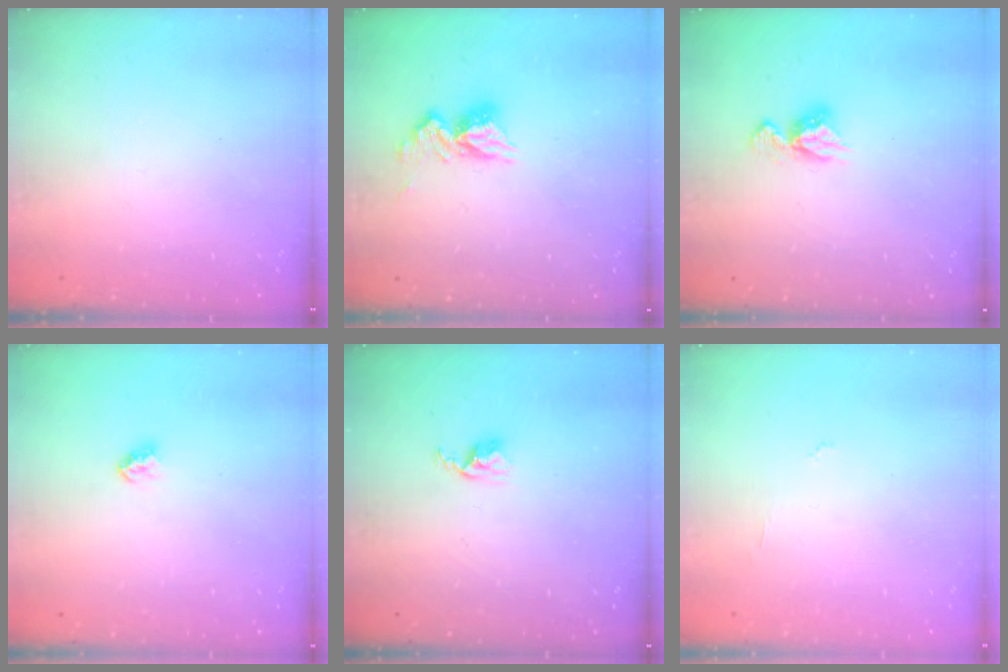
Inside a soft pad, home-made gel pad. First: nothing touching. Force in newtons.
{"total": 10.7, "press": 10.7, "slide": 1.0}
{"total": 7.8, "press": 7.8, "slide": 0.6}
{"total": 2.4, "press": 2.4, "slide": 0.1}
{"total": 2.9, "press": 2.9, "slide": 0.4}
{"total": 3.9, "press": 3.9, "slide": 0.3}